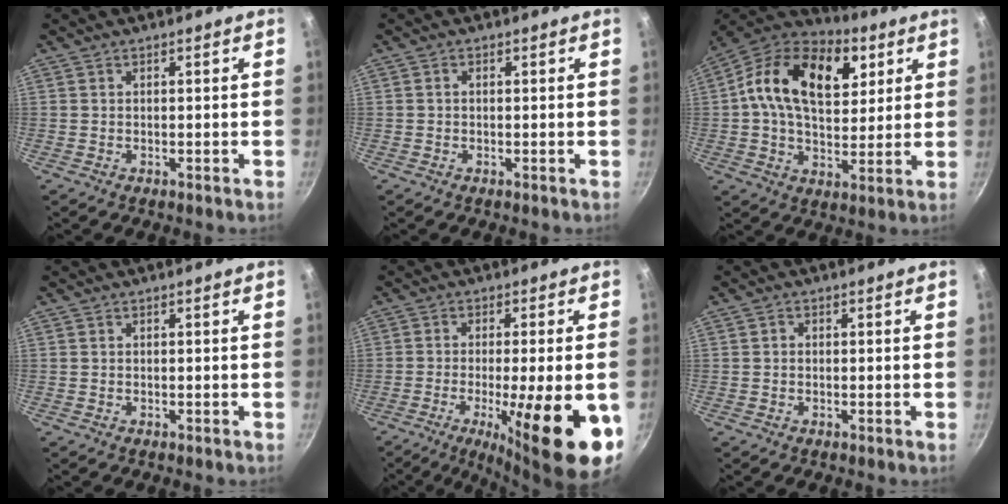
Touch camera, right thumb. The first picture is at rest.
{"total": 0.7, "force": [0.0, 0.5, 0.5], "torque": [-0.008, 0.005, 0.001]}
{"total": 21.5, "force": [6.6, 13.4, 15.4], "torque": [-0.232, -0.002, 0.094]}
{"total": 0.0}
{"total": 18.3, "force": [-6.0, 4.2, 16.8], "torque": [-0.236, -0.004, -0.083]}
{"total": 0.8, "force": [-0.1, 0.7, 0.3], "torque": [-0.005, 0.004, -0.002]}